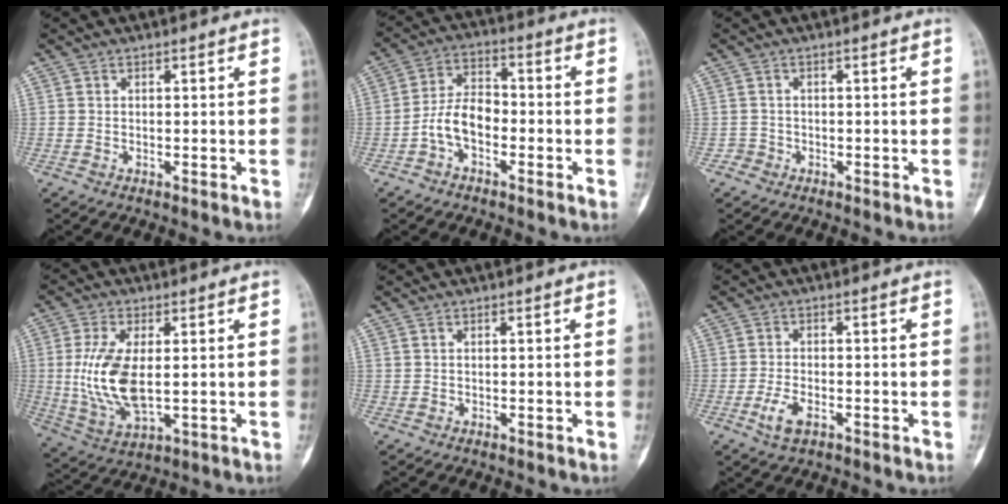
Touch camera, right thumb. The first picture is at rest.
{"total": 7.7, "force": [-2.7, 4.6, 5.5], "torque": [-0.090, 0.034, -0.063]}
{"total": 1.6, "force": [-0.9, 1.4, -0.3], "torque": [0.016, 0.009, -0.023]}
{"total": 12.5, "force": [0.3, 6.1, 11.0], "torque": [-0.227, -0.012, 0.018]}
{"total": 0.0}
{"total": 3.9, "force": [-1.8, 1.9, 2.9], "torque": [-0.058, 0.006, -0.034]}